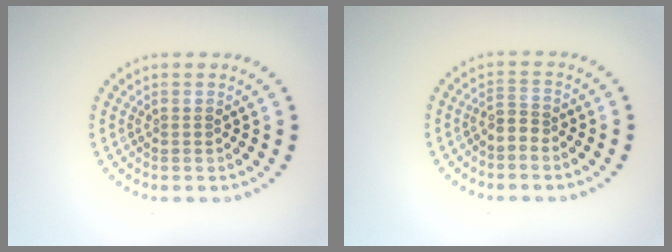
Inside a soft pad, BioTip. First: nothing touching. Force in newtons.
{"total": 1.7, "press": 1.2, "slide": 1.2}